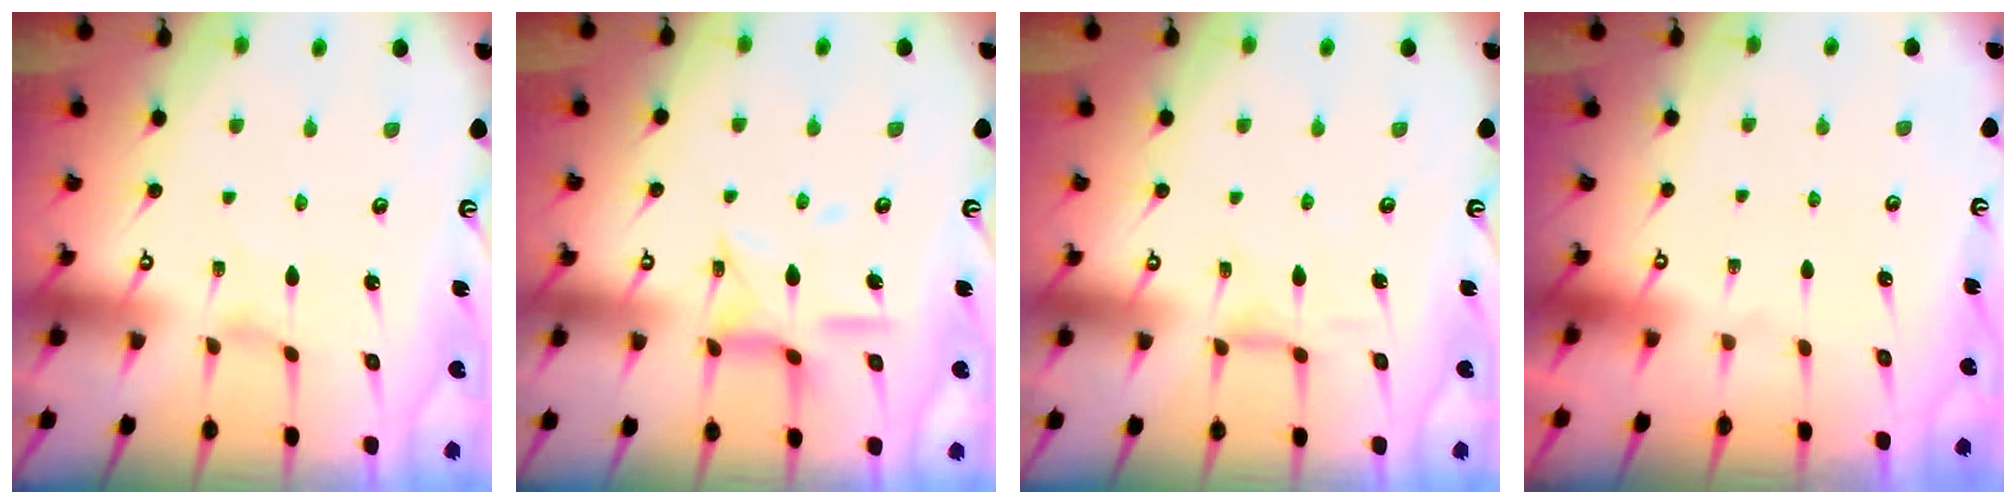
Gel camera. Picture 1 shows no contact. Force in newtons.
{"total": 10.7, "press": 10.7, "slide": 0.7}
{"total": 2.3, "press": 2.3, "slide": 0.5}
{"total": 0.0}